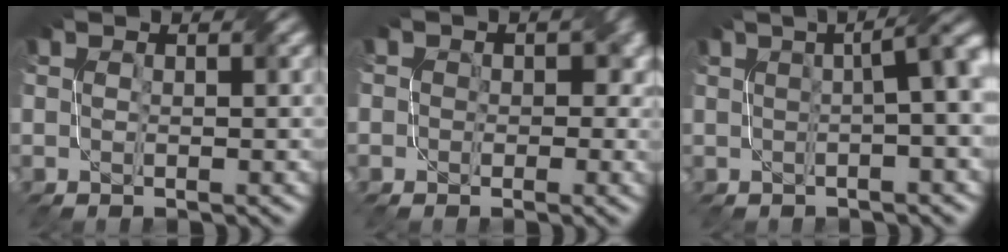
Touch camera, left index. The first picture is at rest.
{"total": 4.0, "force": [0.0, 3.4, 2.0], "torque": [-0.003, 0.011, -0.007]}
{"total": 7.2, "force": [1.2, 2.9, 6.5], "torque": [-0.023, 0.043, -0.006]}